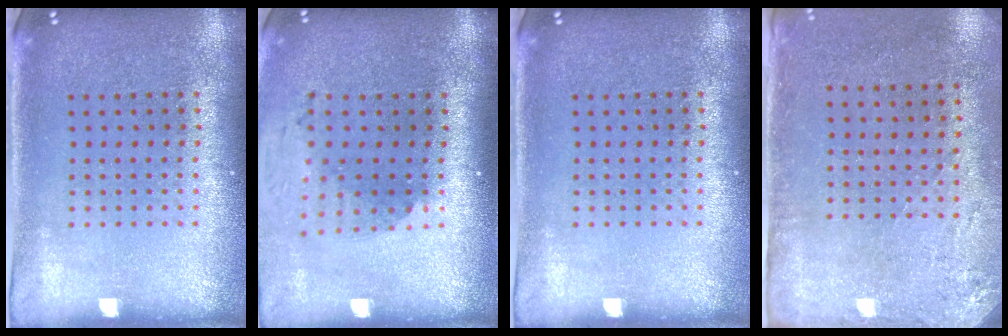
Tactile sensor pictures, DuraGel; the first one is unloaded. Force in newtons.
{"total": 1.9, "press": 1.4, "slide": 1.3}
{"total": 0.0}
{"total": 2.8, "press": 2.3, "slide": 1.6}